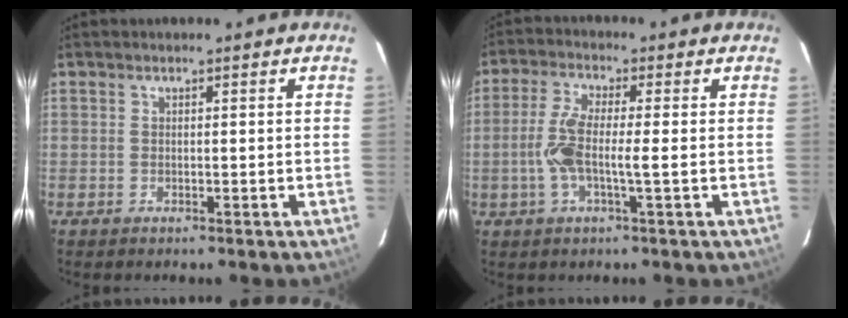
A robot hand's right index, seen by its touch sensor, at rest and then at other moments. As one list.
[{"total": 6.3, "force": [-0.8, 0.6, 6.2], "torque": [-0.139, 0.004, -0.020]}]